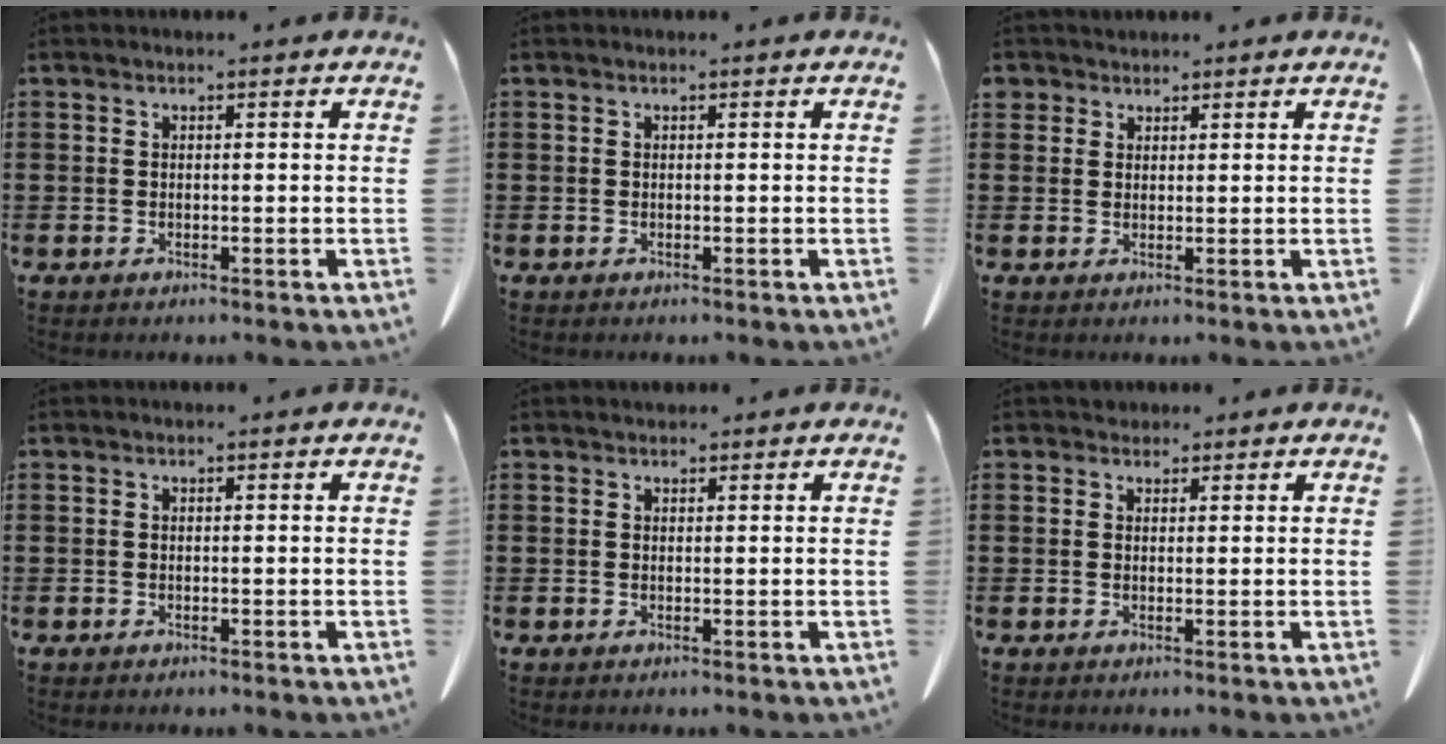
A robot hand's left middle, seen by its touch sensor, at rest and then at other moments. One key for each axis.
{"total": 0.0}
{"total": 1.9, "fx": 1.5, "fy": 1.2, "fz": 0.1, "tx": -0.007, "ty": 0.005, "tz": 0.031}
{"total": 0.0}
{"total": 0.6, "fx": 0.5, "fy": 0.3, "fz": 0.0, "tx": -0.002, "ty": 0.001, "tz": 0.011}
{"total": 1.3, "fx": 1.1, "fy": 0.7, "fz": 0.1, "tx": 0.003, "ty": 0.000, "tz": 0.019}